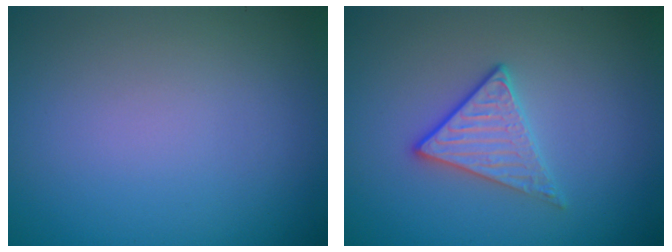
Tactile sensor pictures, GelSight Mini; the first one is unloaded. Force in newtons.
{"total": 2.3, "press": 2.0, "slide": 1.0}